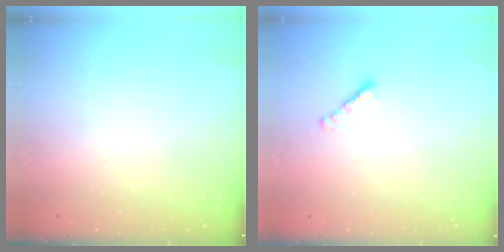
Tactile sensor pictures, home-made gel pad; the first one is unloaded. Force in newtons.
{"total": 2.3, "press": 2.2, "slide": 0.4}